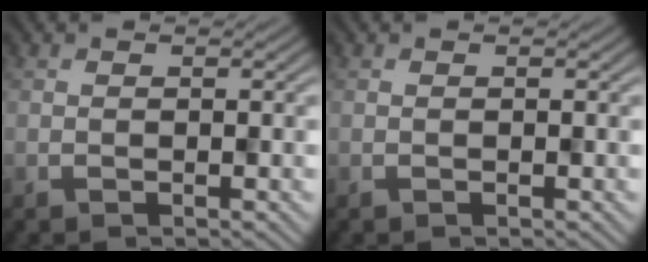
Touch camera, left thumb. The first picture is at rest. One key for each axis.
{"total": 0.0}